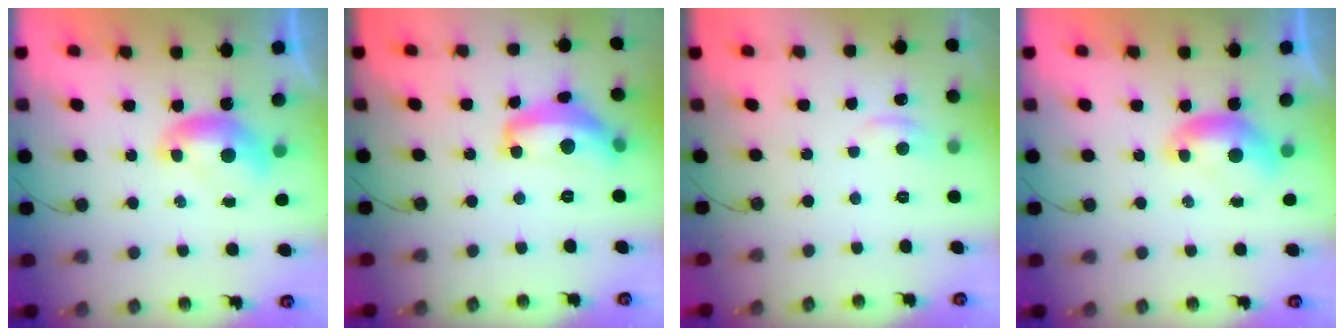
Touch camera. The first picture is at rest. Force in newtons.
{"total": 10.4, "press": 10.3, "slide": 0.9}
{"total": 1.2, "press": 0.7, "slide": 0.9}
{"total": 0.0}